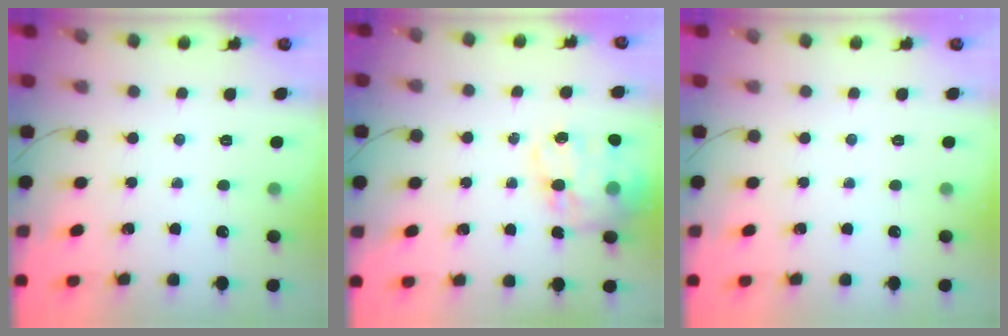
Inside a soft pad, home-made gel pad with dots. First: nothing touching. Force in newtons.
{"total": 16.8, "press": 16.4, "slide": 3.8}
{"total": 0.0}